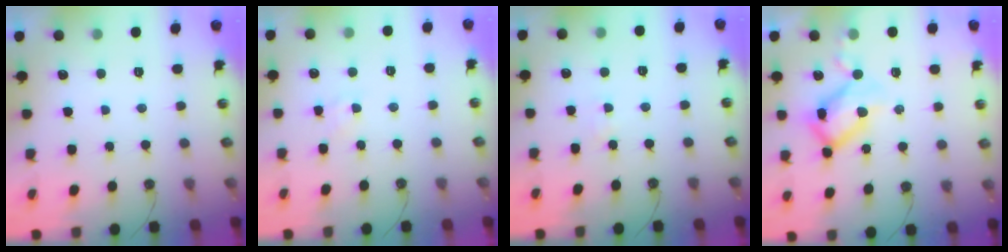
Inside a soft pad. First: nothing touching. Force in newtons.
{"total": 4.0, "press": 4.0, "slide": 0.4}
{"total": 3.0, "press": 2.9, "slide": 0.4}
{"total": 12.3, "press": 12.1, "slide": 1.8}